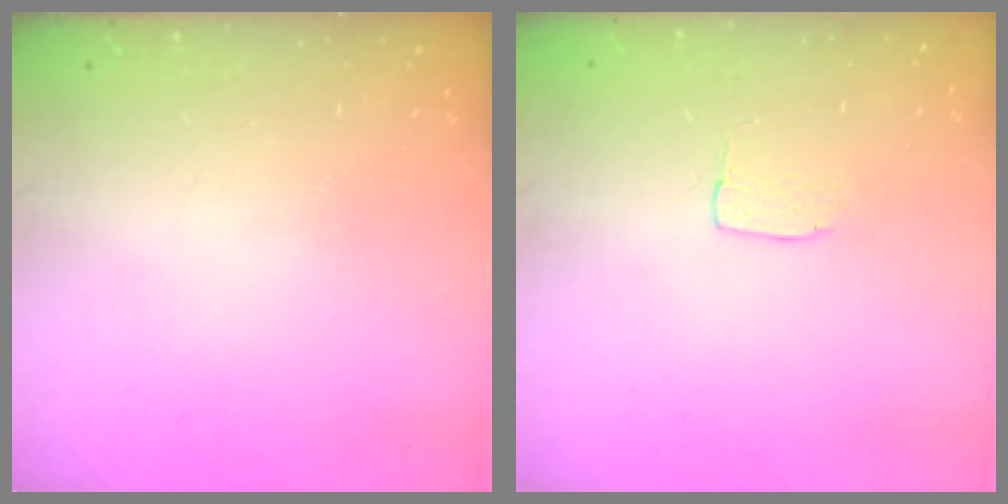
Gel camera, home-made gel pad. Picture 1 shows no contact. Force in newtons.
{"total": 2.9, "press": 2.9, "slide": 0.2}